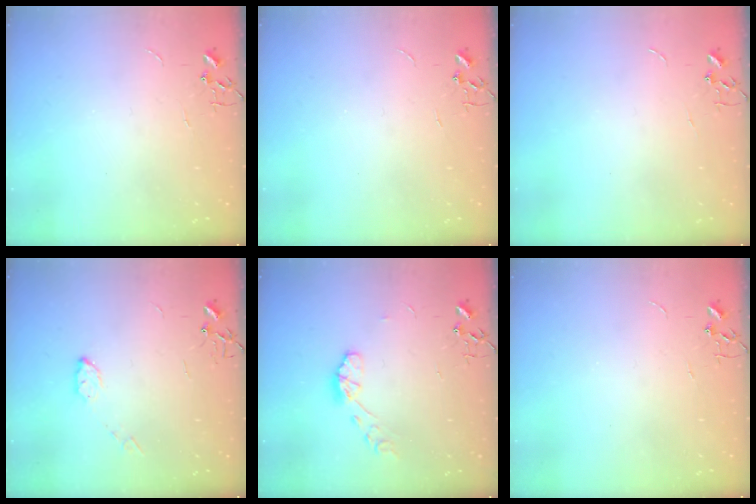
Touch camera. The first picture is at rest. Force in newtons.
{"total": 0.0}
{"total": 0.0}
{"total": 4.5, "press": 4.5, "slide": 0.2}
{"total": 7.0, "press": 7.0, "slide": 0.5}
{"total": 0.0}